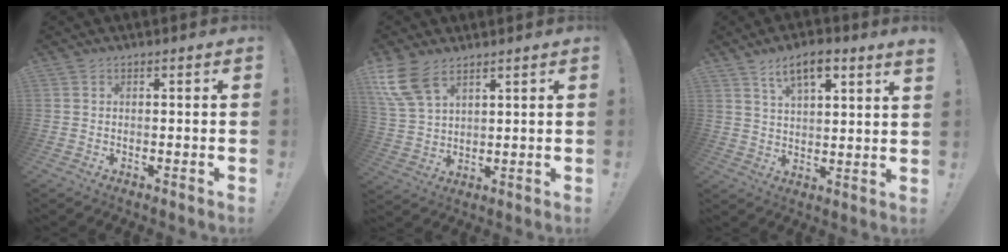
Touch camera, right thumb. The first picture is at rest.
{"total": 10.7, "force": [6.7, 5.4, 6.3], "torque": [-0.141, -0.025, 0.133]}
{"total": 8.3, "force": [5.7, 1.9, 5.8], "torque": [-0.091, -0.026, 0.097]}